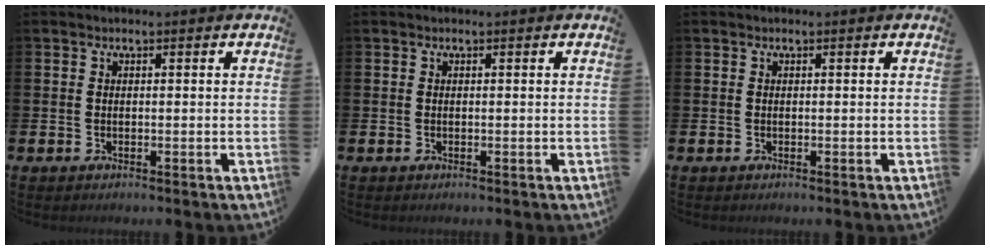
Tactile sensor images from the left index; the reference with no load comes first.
{"total": 0.0}
{"total": 0.0}